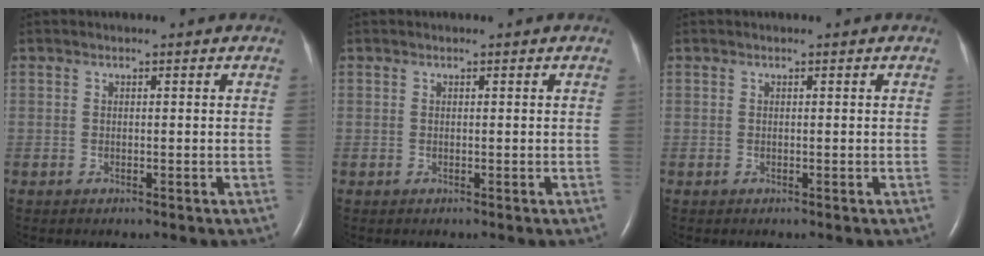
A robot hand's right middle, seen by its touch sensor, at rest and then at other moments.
{"total": 0.0}
{"total": 0.0}